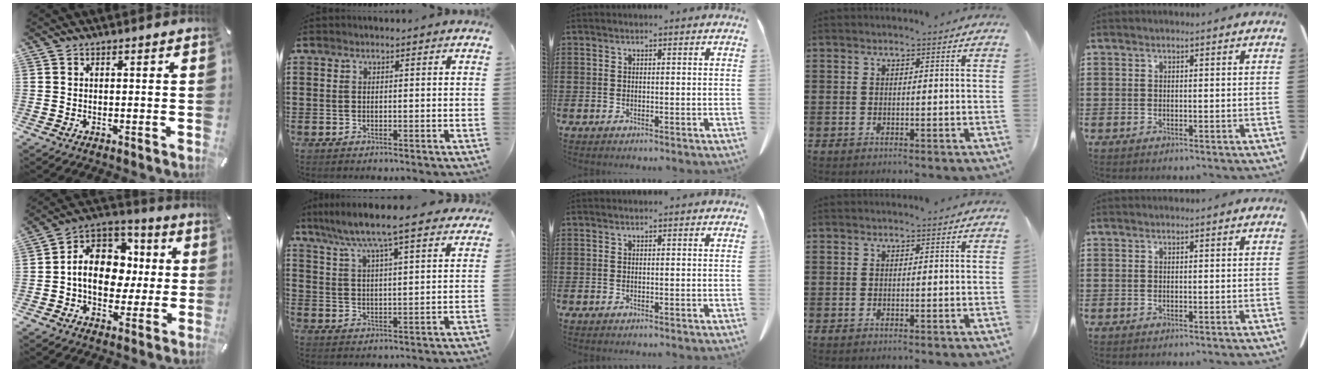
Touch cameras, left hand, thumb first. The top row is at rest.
{"thumb": {"total": 13.5, "force": [-0.5, 11.3, 7.5], "torque": [-0.142, 0.002, -0.008]}, "index": {"total": 6.9, "force": [5.9, -0.1, 3.5], "torque": [-0.091, -0.027, 0.098]}}